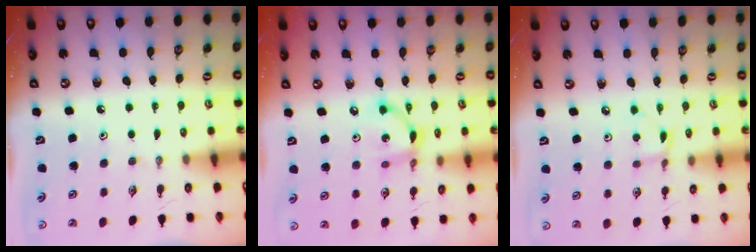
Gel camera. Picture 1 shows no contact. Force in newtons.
{"total": 8.8, "press": 8.8, "slide": 0.8}
{"total": 2.6, "press": 2.6, "slide": 0.1}